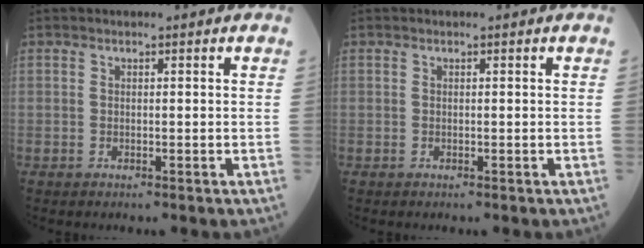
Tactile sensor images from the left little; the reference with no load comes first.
{"total": 0.0}